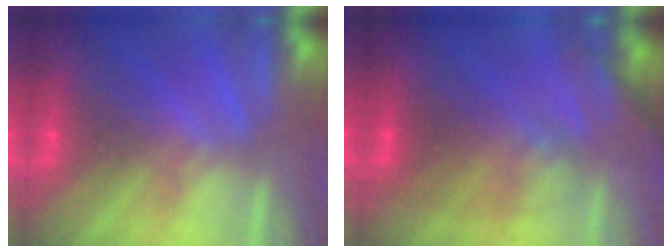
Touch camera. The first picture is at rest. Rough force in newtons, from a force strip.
{"total": 2.8}